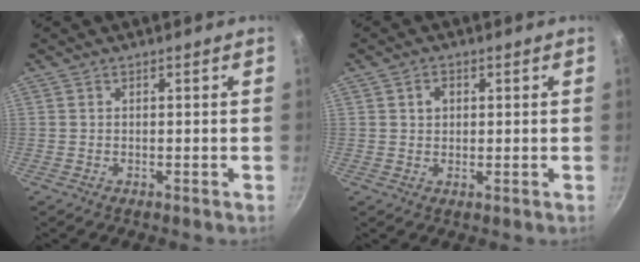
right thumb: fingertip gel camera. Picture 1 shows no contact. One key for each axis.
{"total": 2.6, "fx": 0.8, "fy": 2.0, "fz": 1.4, "tx": -0.011, "ty": 0.000, "tz": 0.012}